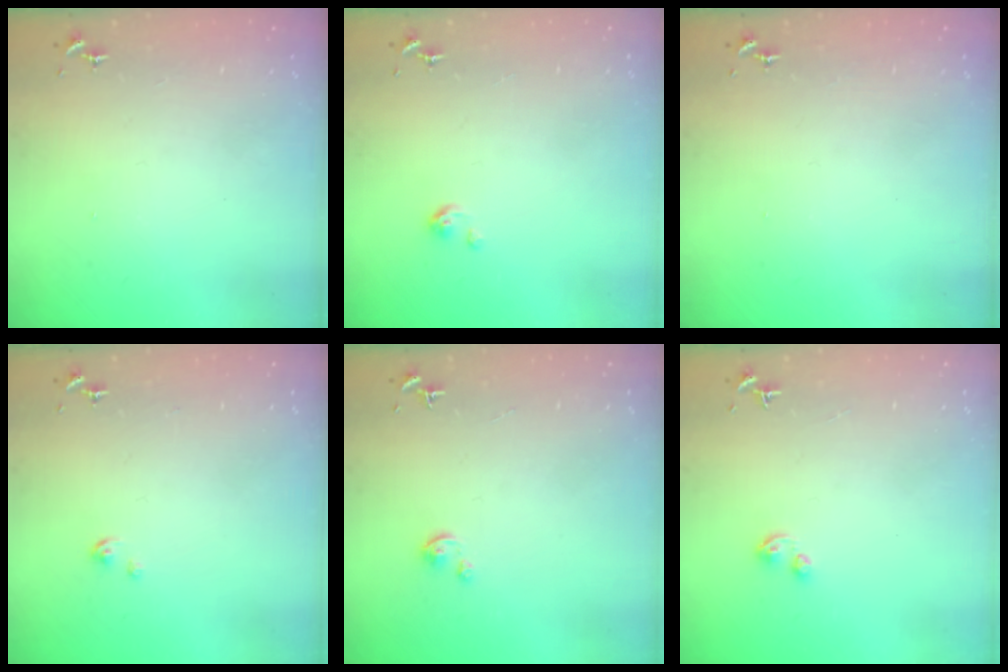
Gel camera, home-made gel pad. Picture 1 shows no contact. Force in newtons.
{"total": 2.6, "press": 2.6, "slide": 0.4}
{"total": 1.3, "press": 1.0, "slide": 0.9}
{"total": 1.0, "press": 1.0, "slide": 0.2}
{"total": 2.7, "press": 2.7, "slide": 0.3}
{"total": 2.8, "press": 2.7, "slide": 0.4}